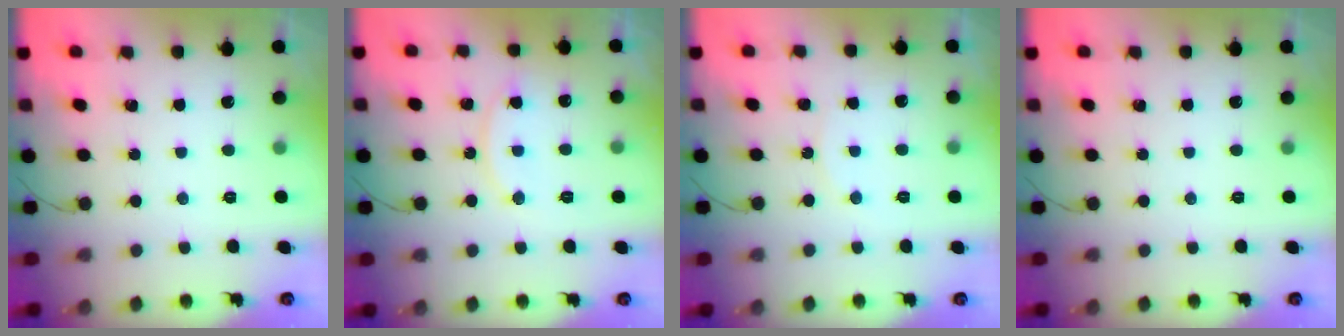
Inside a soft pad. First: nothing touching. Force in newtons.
{"total": 9.4, "press": 9.4, "slide": 0.7}
{"total": 4.6, "press": 4.6, "slide": 0.5}
{"total": 0.0}